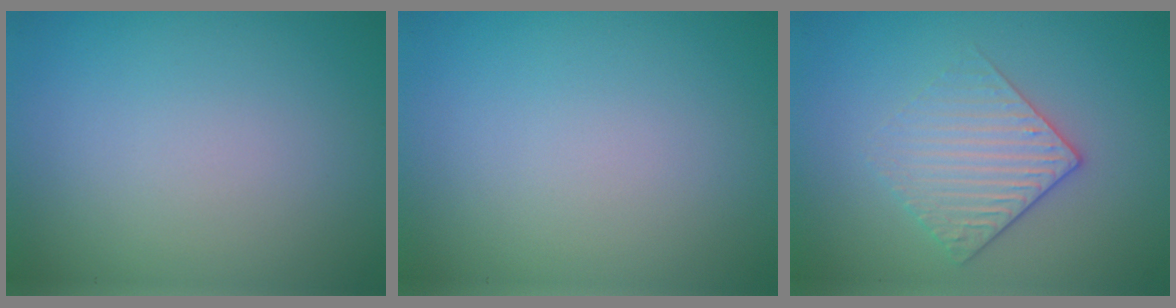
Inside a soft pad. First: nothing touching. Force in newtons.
{"total": 0.0}
{"total": 3.1, "press": 2.7, "slide": 1.4}